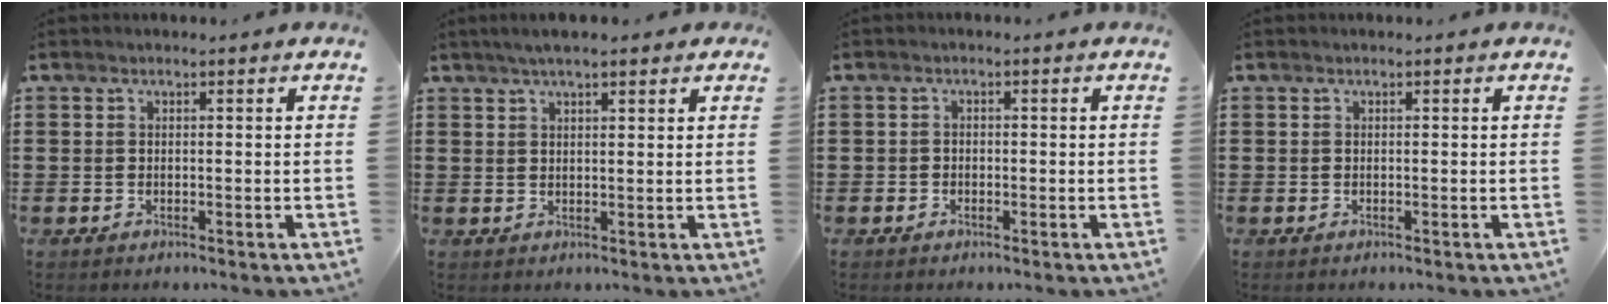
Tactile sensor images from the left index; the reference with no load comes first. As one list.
[{"total": 3.4, "force": [2.4, 0.8, 2.3], "torque": [-0.048, 0.009, 0.044]}, {"total": 1.0, "force": [-0.7, 0.8, 0.1], "torque": [-0.005, 0.002, -0.015]}, {"total": 0.0}]